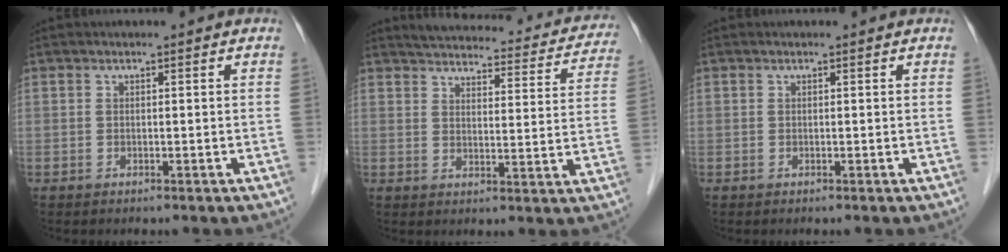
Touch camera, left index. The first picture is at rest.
{"total": 22.6, "force": [20.8, 5.6, 7.0], "torque": [-0.088, -0.014, 0.239]}
{"total": 0.0}